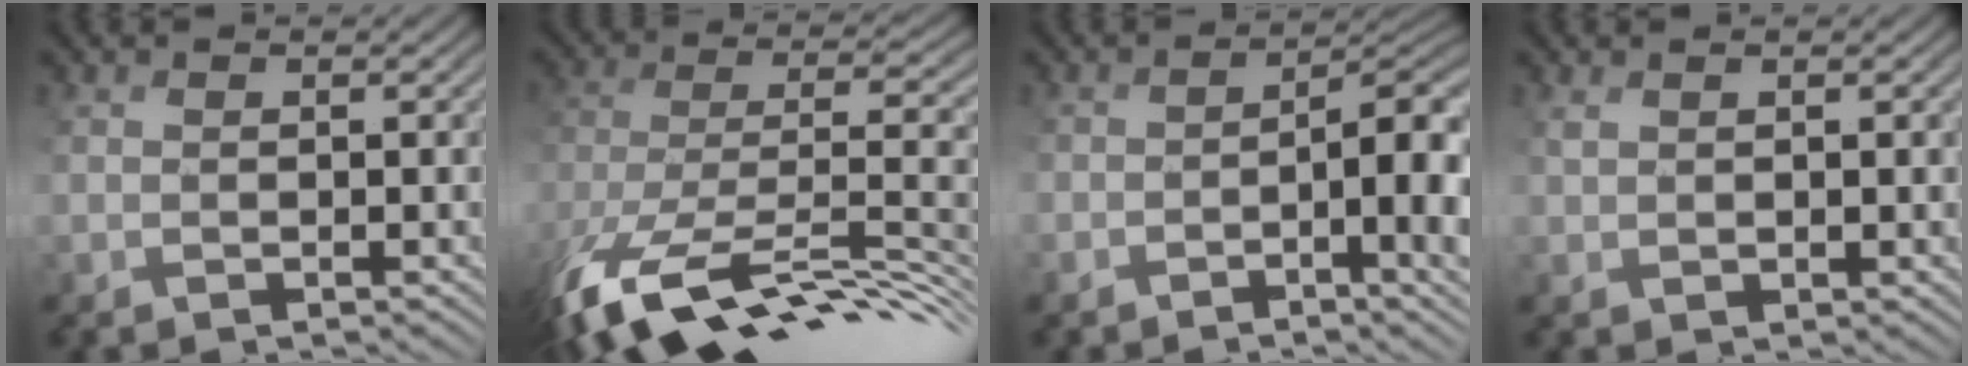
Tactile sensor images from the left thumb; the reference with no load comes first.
{"total": 13.9, "force": [-8.2, 6.1, 9.4], "torque": [-0.251, -0.017, -0.124]}
{"total": 8.3, "force": [-3.3, 2.3, 7.3], "torque": [-0.111, 0.000, -0.036]}
{"total": 1.0, "force": [0.9, 0.1, 0.5], "torque": [-0.017, 0.005, 0.024]}